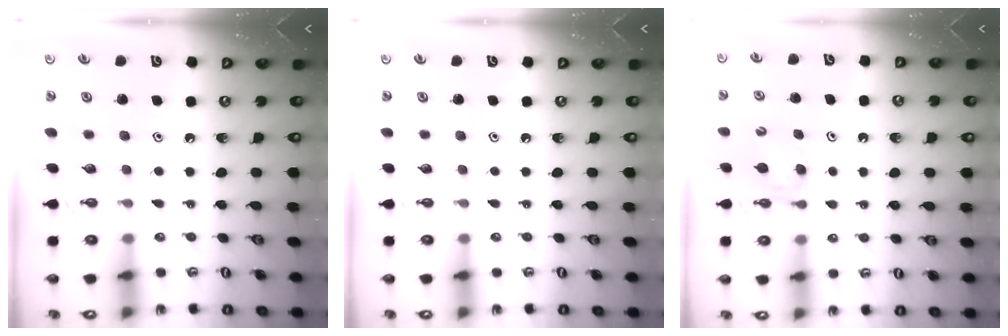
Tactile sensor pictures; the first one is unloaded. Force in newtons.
{"total": 0.0}
{"total": 5.1, "press": 5.0, "slide": 0.6}